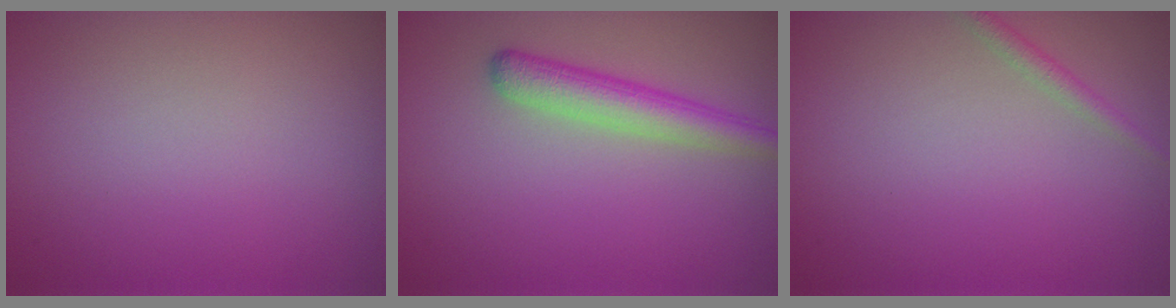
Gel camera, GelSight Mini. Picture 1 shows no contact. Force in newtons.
{"total": 3.3, "press": 3.3, "slide": 0.1}
{"total": 1.2, "press": 1.2, "slide": 0.0}